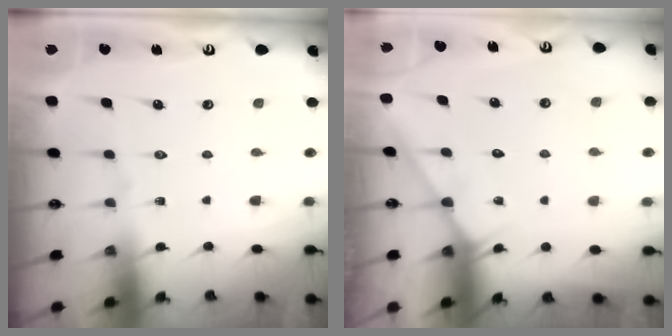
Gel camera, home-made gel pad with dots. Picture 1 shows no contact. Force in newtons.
{"total": 3.3, "press": 3.2, "slide": 0.4}